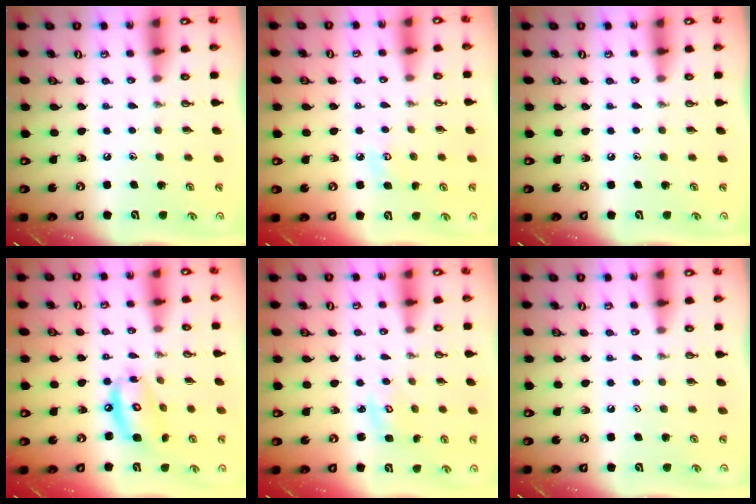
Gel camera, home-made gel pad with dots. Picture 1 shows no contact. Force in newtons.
{"total": 4.9, "press": 4.8, "slide": 0.5}
{"total": 0.0}
{"total": 11.2, "press": 11.1, "slide": 1.2}
{"total": 2.7, "press": 2.7, "slide": 0.3}
{"total": 0.6, "press": 0.6, "slide": 0.0}